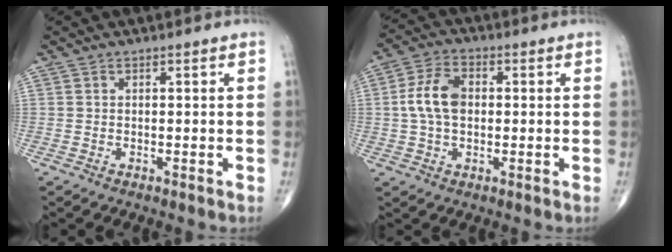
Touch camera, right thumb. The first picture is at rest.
{"total": 8.1, "force": [0.4, 5.2, 6.2], "torque": [-0.119, 0.017, 0.003]}